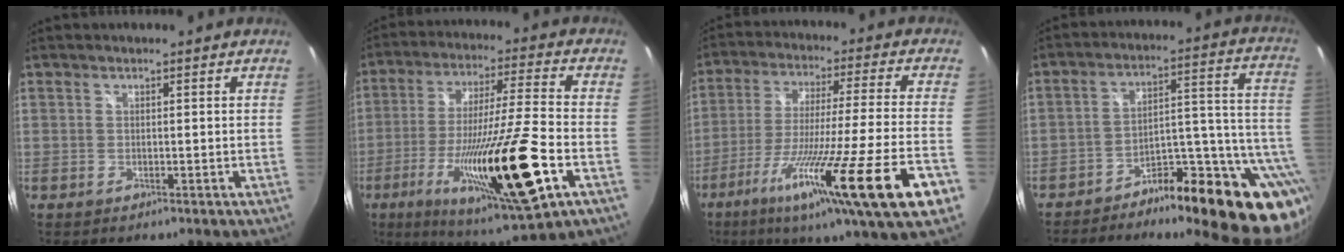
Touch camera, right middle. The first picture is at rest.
{"total": 24.8, "force": [-9.6, 3.3, 22.6], "torque": [-0.417, -0.065, -0.157]}
{"total": 23.0, "force": [-12.5, -1.0, 19.3], "torque": [-0.318, -0.085, -0.201]}
{"total": 22.5, "force": [-15.4, 6.3, 15.2], "torque": [-0.145, 0.015, -0.214]}